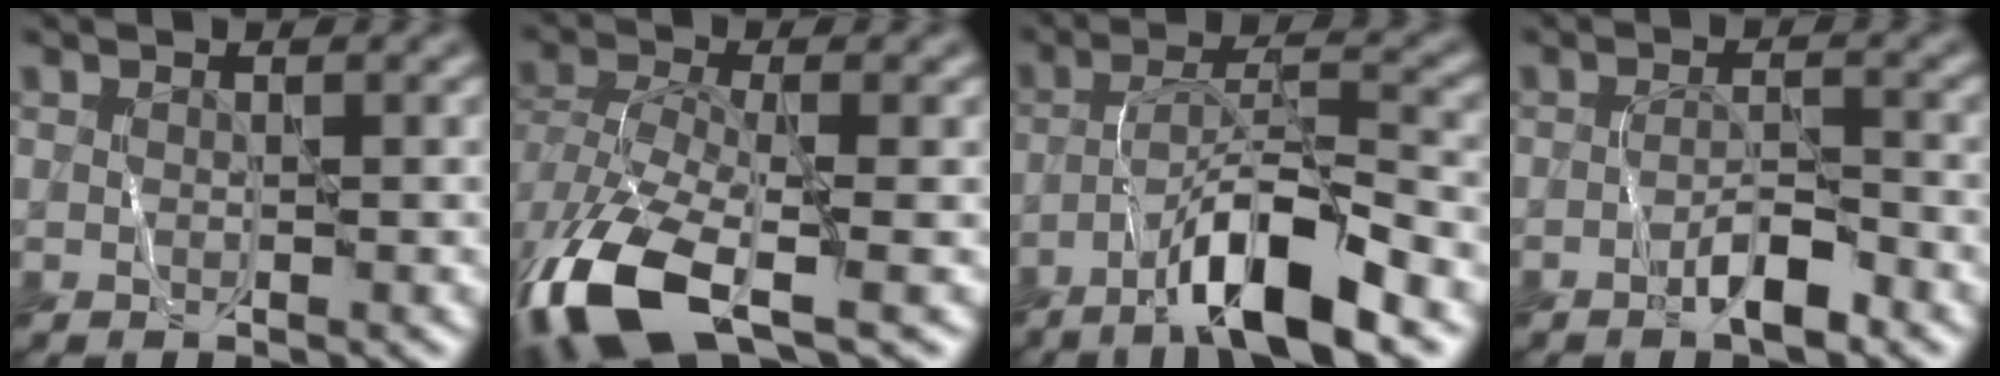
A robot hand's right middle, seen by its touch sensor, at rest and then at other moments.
{"total": 10.6, "force": [-5.6, 4.4, 7.9], "torque": [-0.183, -0.023, -0.103]}
{"total": 8.2, "force": [-4.8, 1.0, 6.6], "torque": [-0.109, 0.019, -0.088]}
{"total": 2.6, "force": [-1.7, 0.5, 1.9], "torque": [-0.031, 0.010, -0.032]}